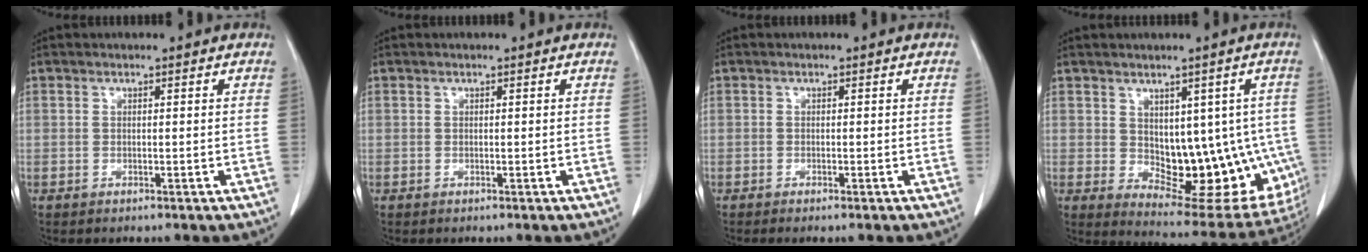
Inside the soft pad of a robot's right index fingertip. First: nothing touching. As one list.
[{"total": 0.0}, {"total": 0.6, "force": [-0.5, -0.1, 0.4], "torque": [-0.011, -0.001, -0.009]}, {"total": 15.2, "force": [-0.8, 8.2, 12.8], "torque": [-0.138, 0.007, 0.015]}]